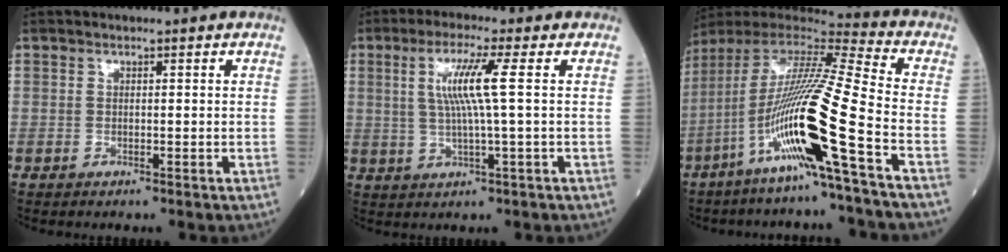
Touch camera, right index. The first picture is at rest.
{"total": 7.2, "force": [1.5, -0.8, 7.0], "torque": [-0.139, 0.003, 0.032]}
{"total": 19.5, "force": [-7.3, -1.0, 18.0], "torque": [-0.366, -0.022, -0.150]}